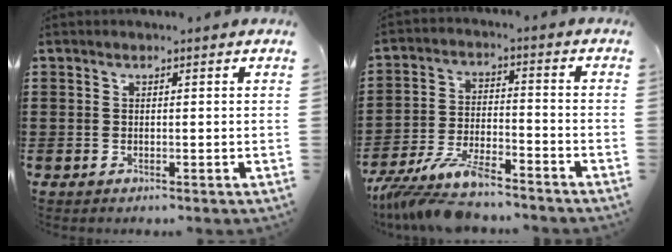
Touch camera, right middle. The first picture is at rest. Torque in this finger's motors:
{"motor_torque": [1.30, -0.05, 0.20, 0.21]}